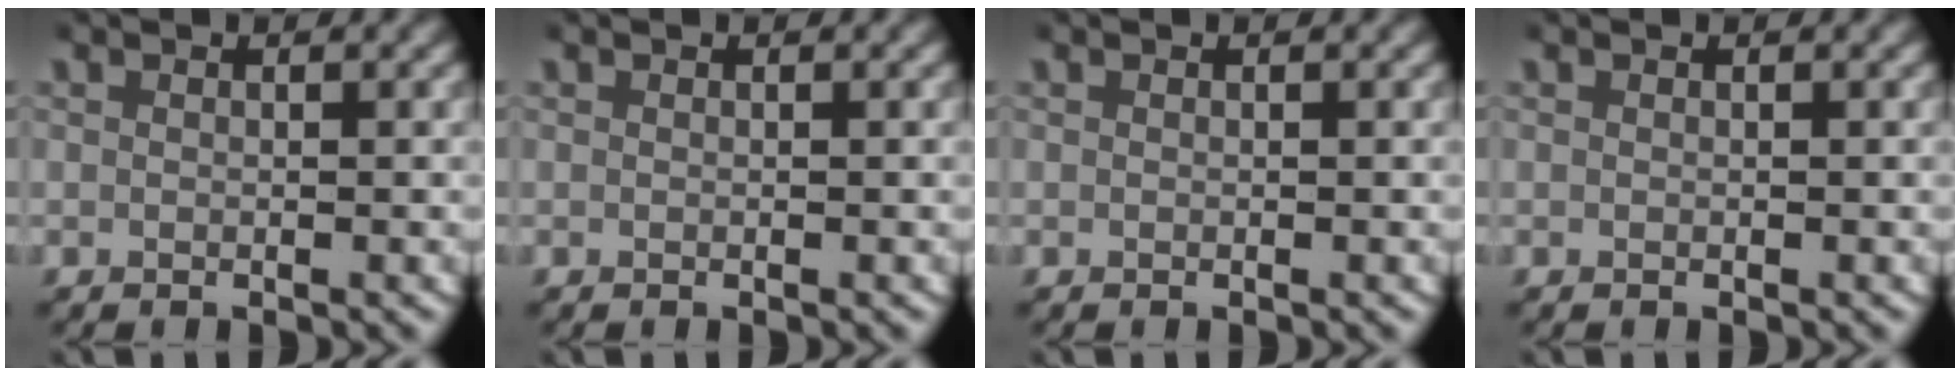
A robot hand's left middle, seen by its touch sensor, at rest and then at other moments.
{"total": 0.0}
{"total": 0.0}
{"total": 0.0}